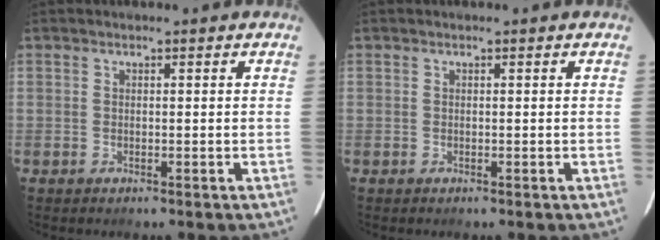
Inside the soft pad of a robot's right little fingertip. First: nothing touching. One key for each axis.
{"total": 0.0}